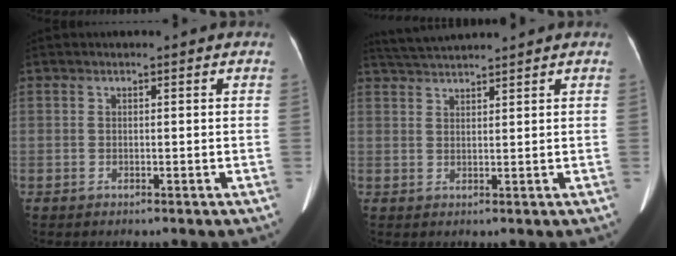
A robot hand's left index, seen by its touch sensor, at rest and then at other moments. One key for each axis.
{"total": 4.7, "fx": 4.4, "fy": -0.9, "fz": 1.2, "tx": -0.023, "ty": 0.022, "tz": 0.085}